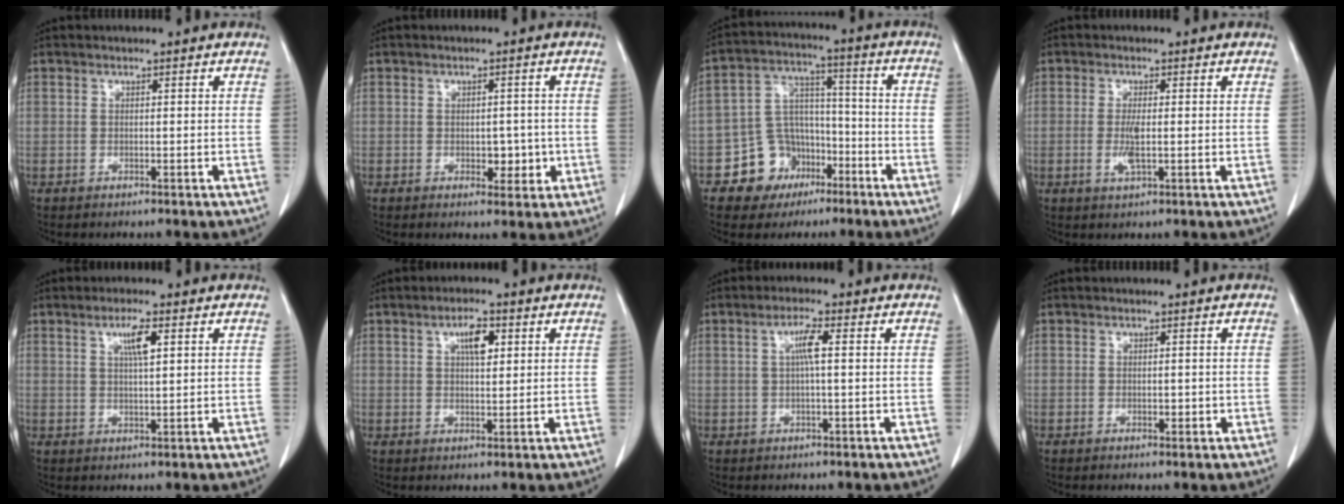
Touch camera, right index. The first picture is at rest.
{"total": 3.5, "force": [-0.7, 2.1, 2.7], "torque": [-0.025, 0.002, -0.003]}
{"total": 9.8, "force": [-5.0, 8.1, 2.3], "torque": [-0.036, 0.037, -0.075]}
{"total": 3.1, "force": [-0.3, 0.7, 3.0], "torque": [-0.062, -0.005, -0.005]}
{"total": 3.8, "force": [1.5, 0.3, 3.5], "torque": [-0.061, -0.001, 0.025]}
{"total": 4.2, "force": [1.6, 1.3, 3.6], "torque": [-0.062, 0.002, 0.026]}
{"total": 3.3, "force": [0.6, 0.3, 3.2], "torque": [-0.060, 0.005, 0.010]}
{"total": 1.2, "force": [-0.2, 0.7, 0.9], "torque": [-0.012, 0.000, -0.001]}